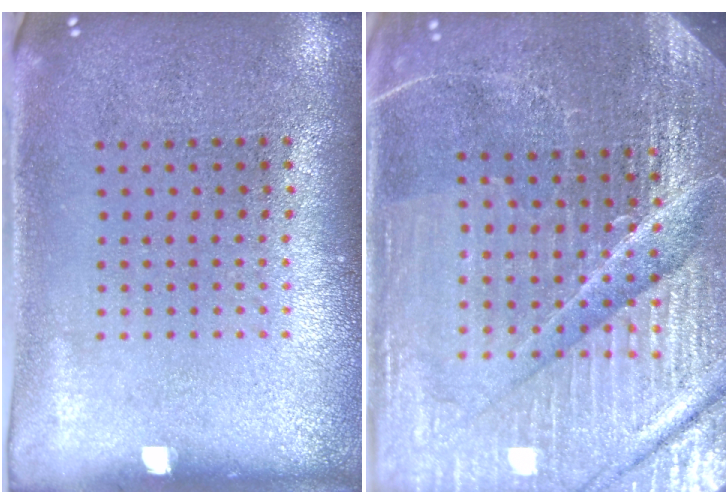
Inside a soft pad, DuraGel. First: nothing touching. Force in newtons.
{"total": 5.8, "press": 5.3, "slide": 2.4}